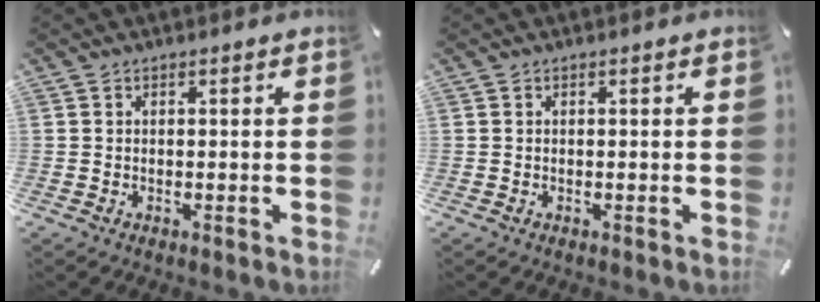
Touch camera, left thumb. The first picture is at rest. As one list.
[{"total": 0.0}]